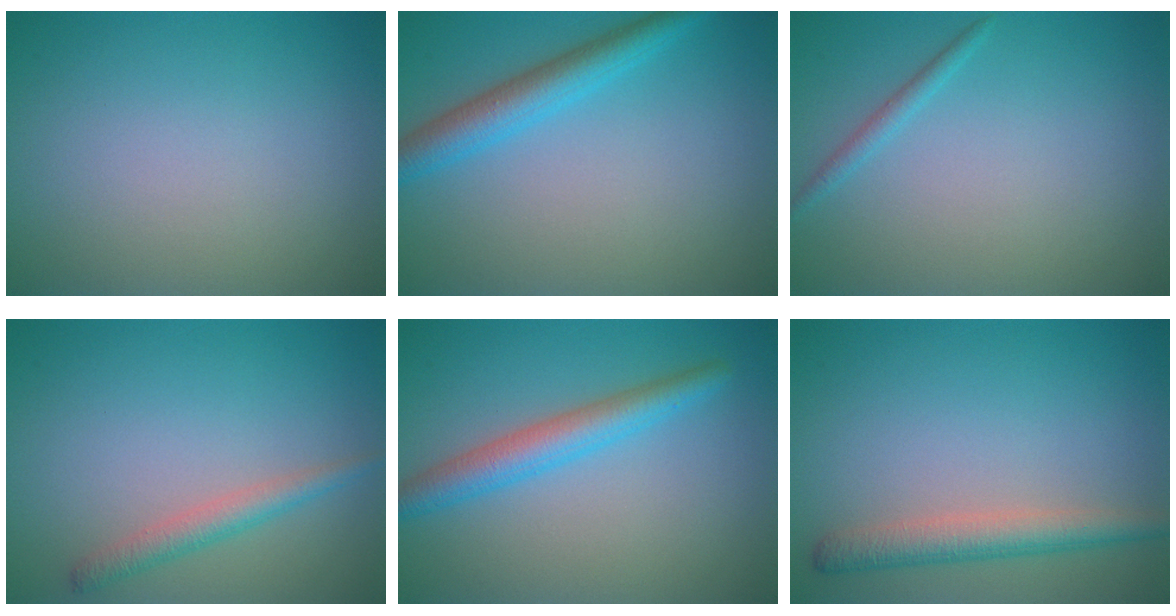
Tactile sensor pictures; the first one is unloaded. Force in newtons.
{"total": 3.9, "press": 3.9, "slide": 0.1}
{"total": 1.1, "press": 1.1, "slide": 0.0}
{"total": 2.2, "press": 2.2, "slide": 0.0}
{"total": 3.7, "press": 3.7, "slide": 0.1}
{"total": 3.4, "press": 3.4, "slide": 0.1}